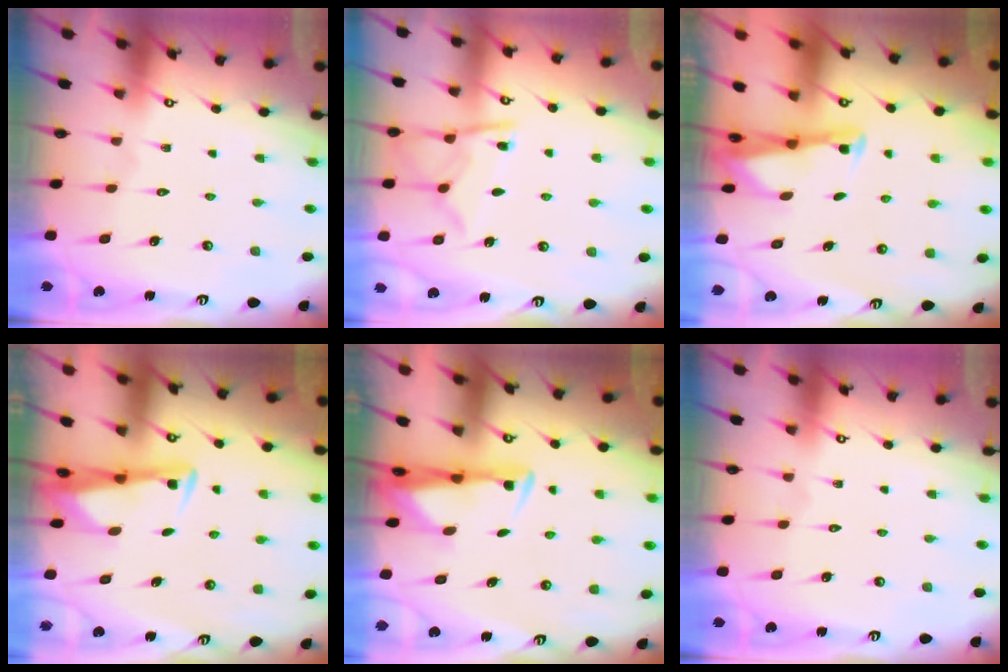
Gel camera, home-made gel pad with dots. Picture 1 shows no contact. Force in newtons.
{"total": 10.6, "press": 10.6, "slide": 1.1}
{"total": 2.5, "press": 2.5, "slide": 0.1}
{"total": 3.3, "press": 3.3, "slide": 0.4}
{"total": 2.9, "press": 2.8, "slide": 0.9}
{"total": 0.0}